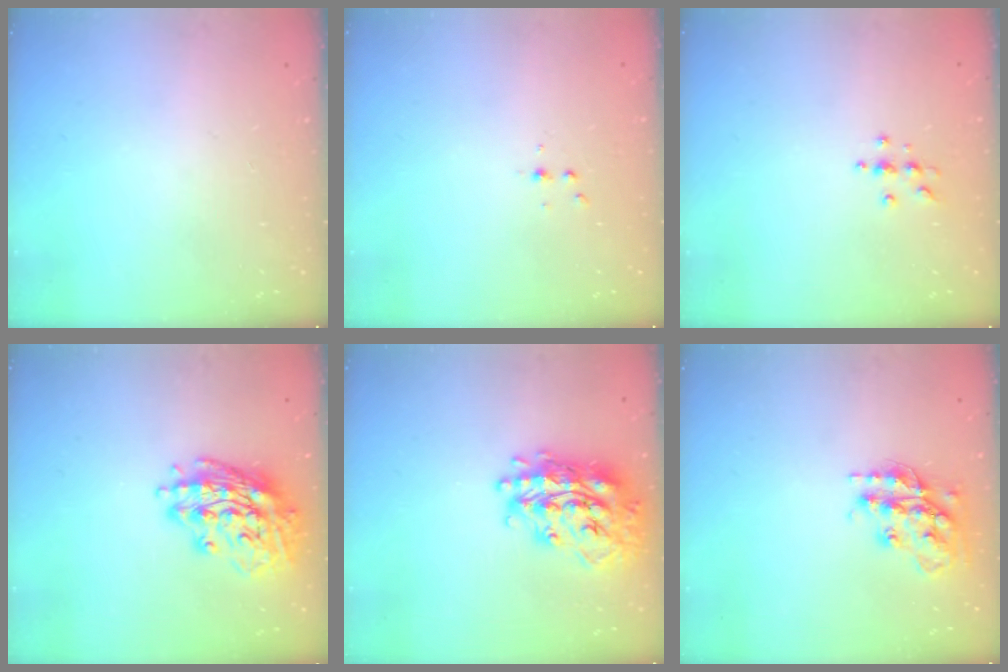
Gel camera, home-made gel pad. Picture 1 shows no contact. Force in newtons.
{"total": 3.2, "press": 3.1, "slide": 0.4}
{"total": 3.8, "press": 3.7, "slide": 0.5}
{"total": 16.4, "press": 16.2, "slide": 2.5}
{"total": 21.6, "press": 21.5, "slide": 1.8}
{"total": 17.1, "press": 17.1, "slide": 1.4}